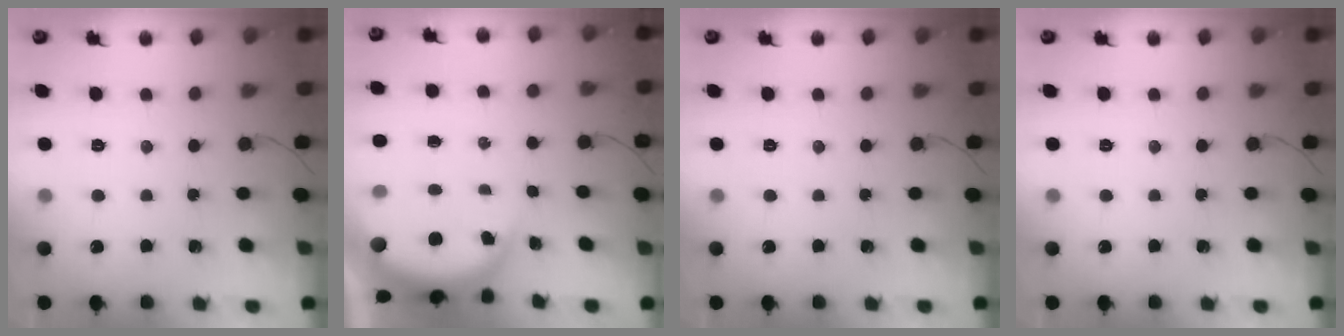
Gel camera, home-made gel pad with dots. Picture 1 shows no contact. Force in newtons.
{"total": 4.6, "press": 4.5, "slide": 1.0}
{"total": 0.0}
{"total": 0.0}